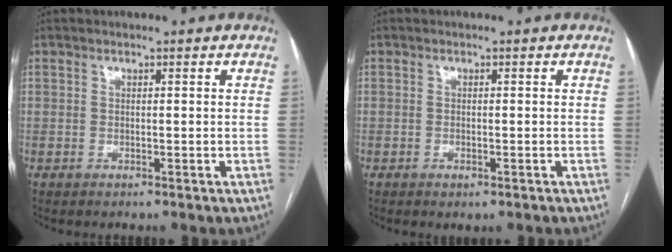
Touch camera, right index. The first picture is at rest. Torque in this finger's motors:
{"motor_torque": [0.56, -0.31, 0.13, 0.01]}